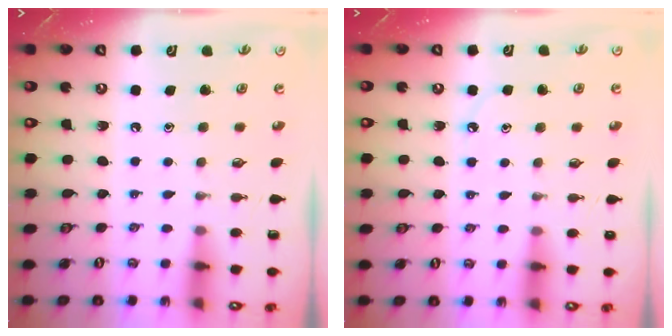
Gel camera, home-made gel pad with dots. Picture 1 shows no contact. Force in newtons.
{"total": 3.7, "press": 3.6, "slide": 0.5}